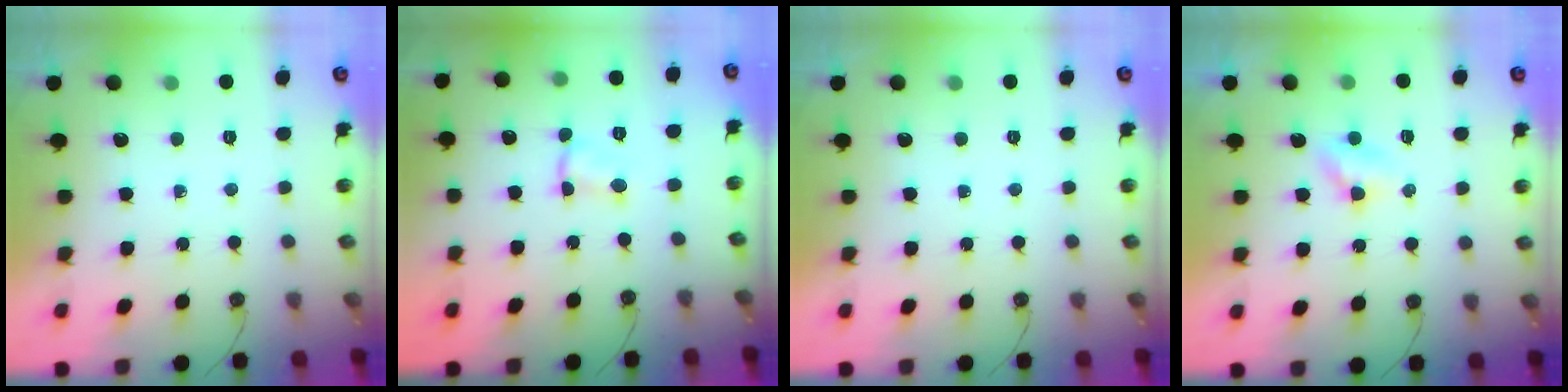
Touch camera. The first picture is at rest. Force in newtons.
{"total": 1.5, "press": 1.5, "slide": 0.2}
{"total": 0.0}
{"total": 3.0, "press": 3.0, "slide": 0.3}